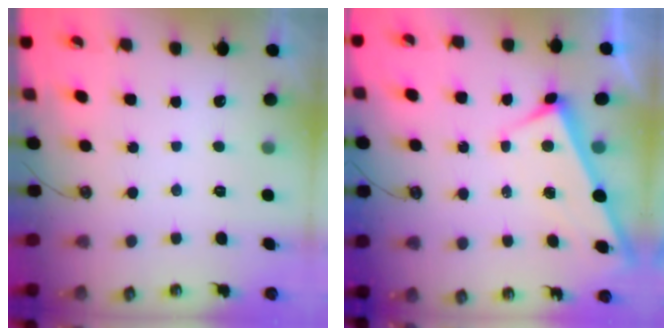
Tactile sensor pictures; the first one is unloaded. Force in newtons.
{"total": 3.2, "press": 3.2, "slide": 0.0}